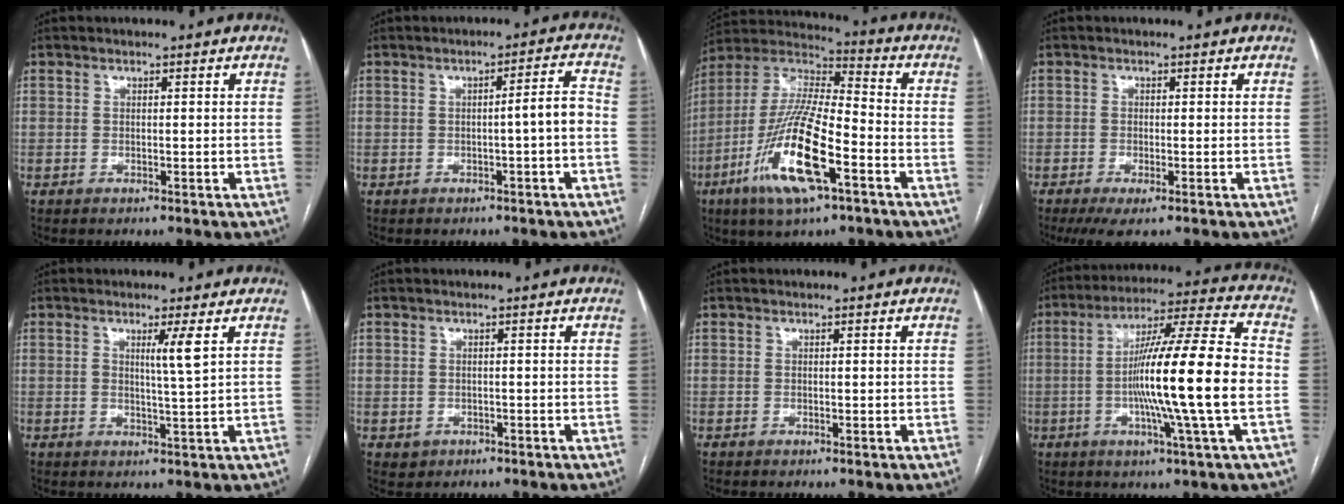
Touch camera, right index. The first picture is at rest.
{"total": 3.7, "force": [-0.9, -0.2, 3.6], "torque": [-0.048, 0.011, -0.012]}
{"total": 18.0, "force": [-7.3, 3.4, 16.0], "torque": [-0.334, -0.019, -0.134]}
{"total": 3.6, "force": [-2.1, 0.6, 2.8], "torque": [-0.047, -0.010, -0.033]}
{"total": 3.6, "force": [1.3, -0.7, 3.3], "torque": [-0.057, -0.007, 0.021]}
{"total": 1.8, "force": [-0.6, 1.6, 0.2], "torque": [-0.002, 0.005, -0.003]}
{"total": 0.5, "force": [0.0, 0.2, 0.5], "torque": [-0.009, -0.002, 0.001]}
{"total": 18.9, "force": [-2.6, -1.1, 18.7], "torque": [-0.311, -0.001, -0.054]}